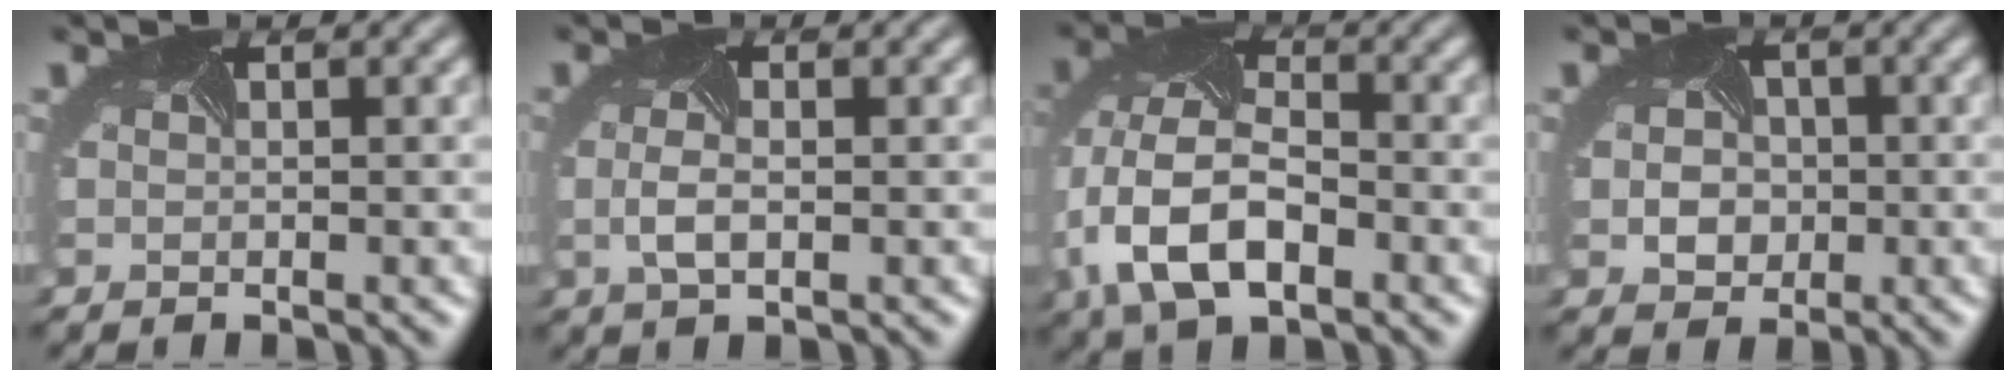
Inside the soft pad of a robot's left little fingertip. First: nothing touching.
{"total": 1.9, "force": [-0.3, 0.8, 1.7], "torque": [-0.046, -0.006, -0.008]}
{"total": 9.4, "force": [-3.0, 5.7, 6.8], "torque": [-0.162, -0.016, -0.063]}
{"total": 4.3, "force": [0.0, 3.5, 2.4], "torque": [-0.031, 0.005, -0.004]}